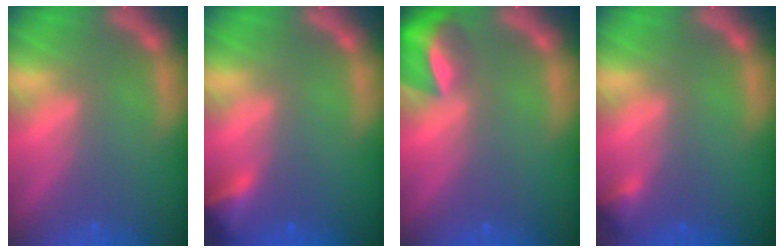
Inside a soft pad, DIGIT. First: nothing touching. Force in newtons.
{"total": 2.9}
{"total": 6.0}
{"total": 1.4}